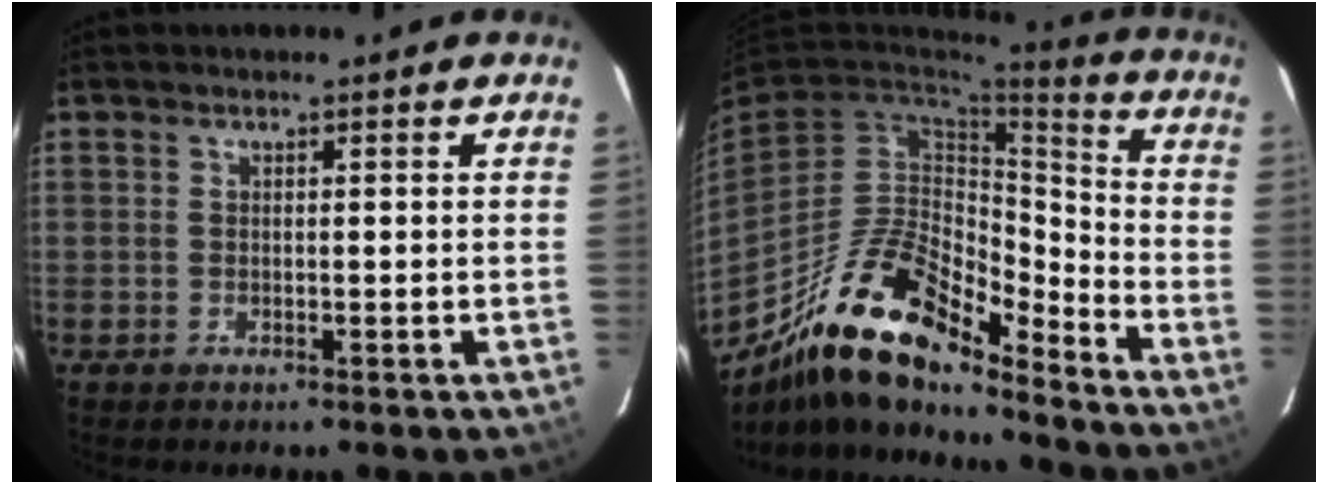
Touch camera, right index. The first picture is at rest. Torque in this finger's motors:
{"motor_torque": [0.85, -0.84, 0.36, 0.06]}